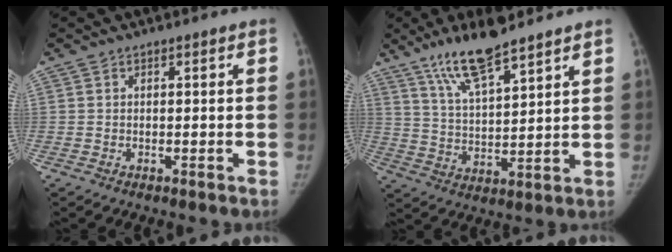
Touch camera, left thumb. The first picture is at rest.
{"total": 11.9, "force": [8.9, 2.6, 7.6], "torque": [-0.130, -0.047, 0.172]}